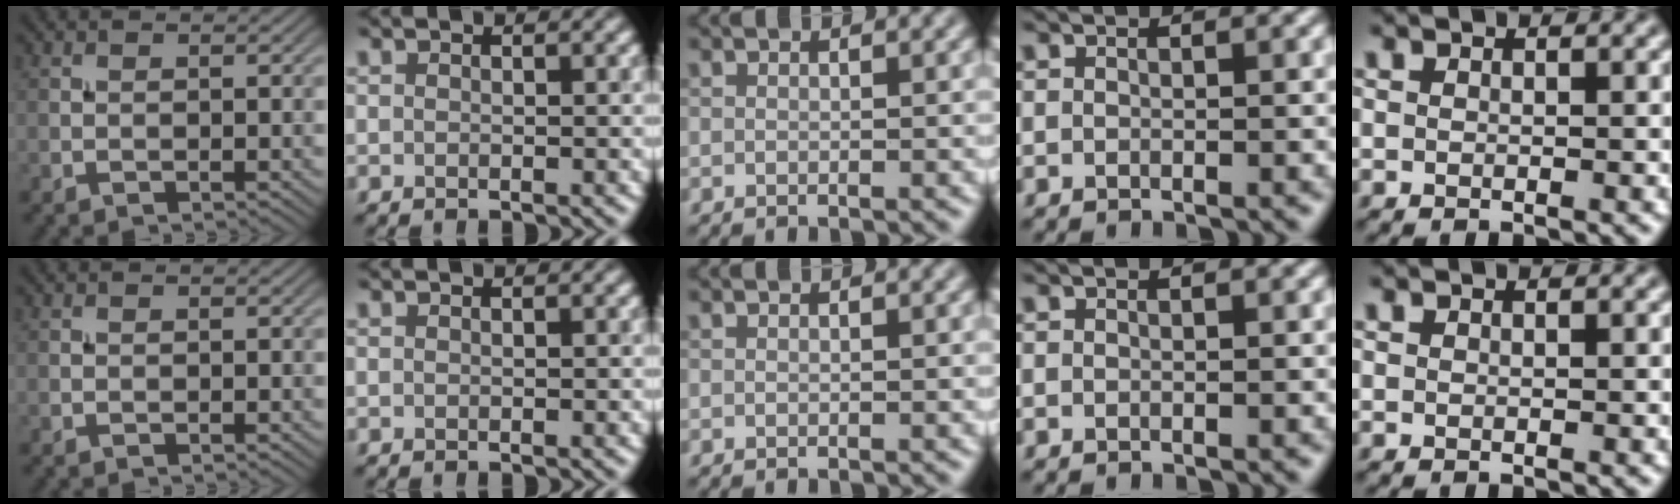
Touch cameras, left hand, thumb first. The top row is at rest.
{}